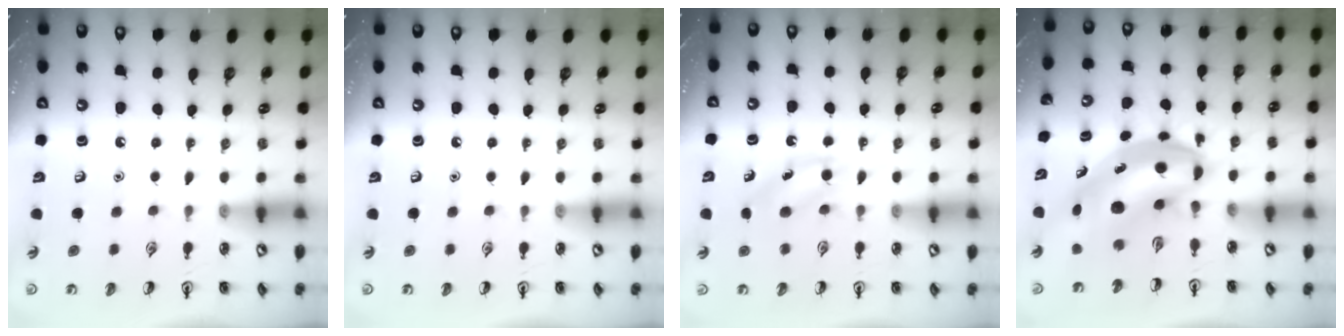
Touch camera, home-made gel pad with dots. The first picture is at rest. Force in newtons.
{"total": 0.0}
{"total": 5.2, "press": 5.0, "slide": 1.6}
{"total": 7.6, "press": 7.4, "slide": 2.0}